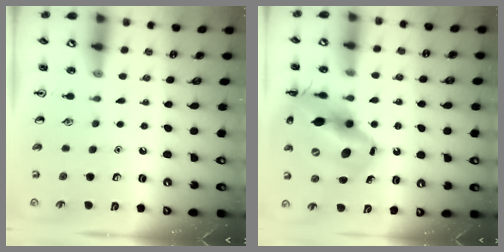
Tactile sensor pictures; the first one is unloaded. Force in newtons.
{"total": 19.4, "press": 18.7, "slide": 5.1}